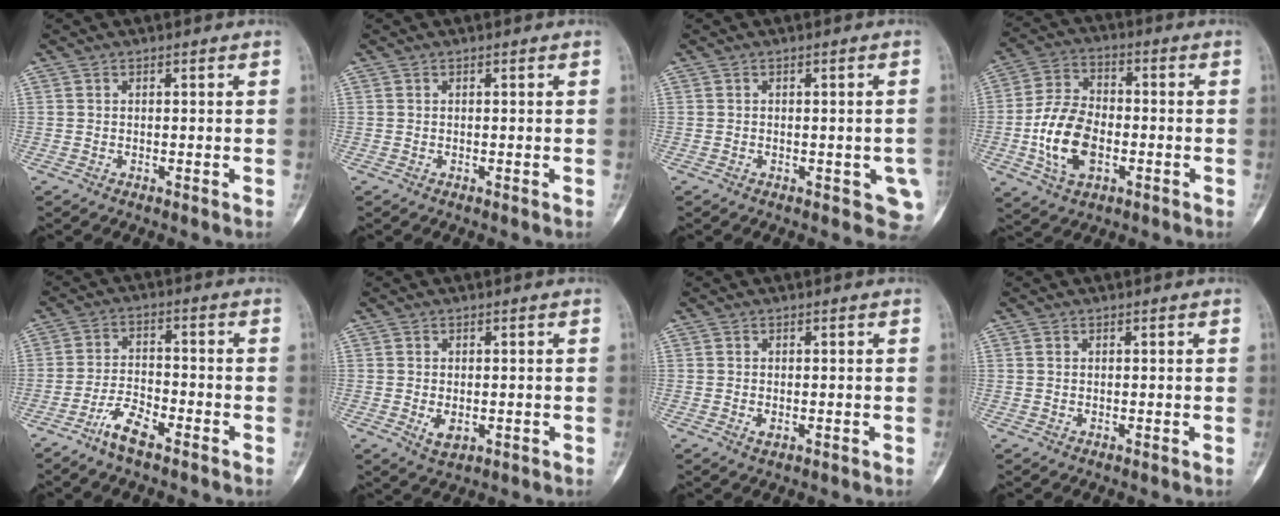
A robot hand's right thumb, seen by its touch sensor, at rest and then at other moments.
{"total": 0.0}
{"total": 4.8, "force": [-1.3, 2.5, 3.9], "torque": [-0.024, -0.003, -0.014]}
{"total": 12.9, "force": [-3.1, 8.0, 9.6], "torque": [-0.175, 0.017, -0.057]}
{"total": 5.1, "force": [-3.7, 1.6, 3.2], "torque": [-0.063, 0.024, -0.071]}
{"total": 3.1, "force": [-0.7, 2.0, 2.3], "torque": [-0.034, -0.002, -0.004]}
{"total": 1.5, "force": [-0.5, 0.9, 1.1], "torque": [-0.019, -0.002, -0.006]}
{"total": 0.0}